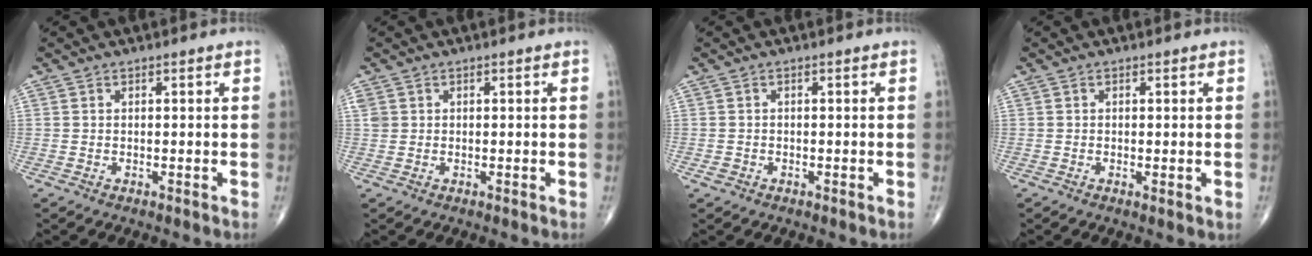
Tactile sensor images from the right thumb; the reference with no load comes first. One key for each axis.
{"total": 1.9, "fx": 0.5, "fy": 1.6, "fz": 0.8, "tx": -0.014, "ty": 0.006, "tz": 0.015}
{"total": 1.0, "fx": -0.5, "fy": 0.8, "fz": 0.3, "tx": -0.003, "ty": 0.005, "tz": -0.008}
{"total": 1.1, "fx": -0.1, "fy": 0.3, "fz": 1.0, "tx": -0.019, "ty": -0.005, "tz": -0.003}